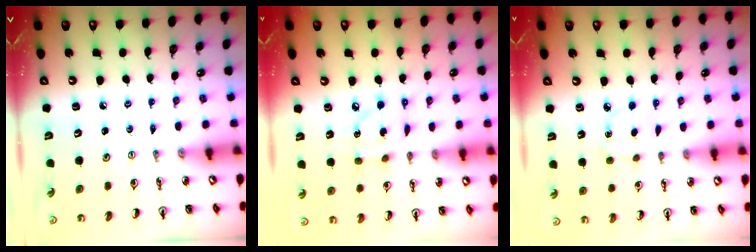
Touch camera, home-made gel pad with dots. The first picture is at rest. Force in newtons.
{"total": 7.6, "press": 7.6, "slide": 0.2}
{"total": 4.2, "press": 4.2, "slide": 0.5}